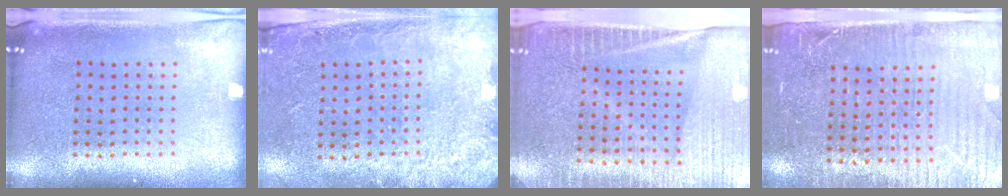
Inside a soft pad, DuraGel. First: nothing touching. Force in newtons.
{"total": 2.7, "press": 1.9, "slide": 1.9}
{"total": 4.1, "press": 3.7, "slide": 1.8}
{"total": 3.5, "press": 3.2, "slide": 1.5}